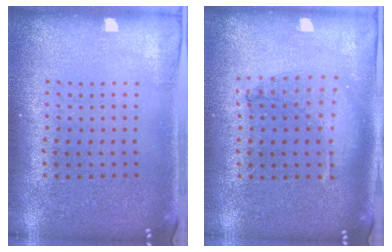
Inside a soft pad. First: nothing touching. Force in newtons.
{"total": 0.9, "press": 0.9, "slide": 0.3}